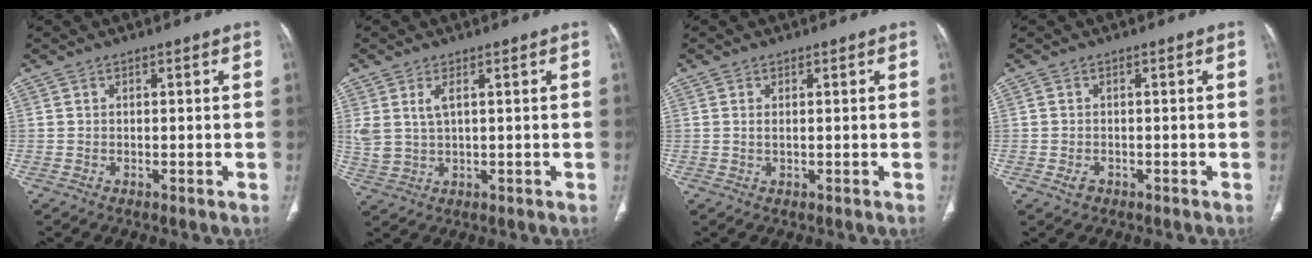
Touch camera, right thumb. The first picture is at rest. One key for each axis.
{"total": 4.3, "fx": 1.6, "fy": 2.0, "fz": 3.5, "tx": -0.086, "ty": -0.004, "tz": 0.041}
{"total": 0.9, "fx": 0.2, "fy": 0.4, "fz": 0.8, "tx": -0.021, "ty": 0.000, "tz": 0.006}
{"total": 1.9, "fx": -0.8, "fy": 1.4, "fz": 0.9, "tx": -0.014, "ty": 0.005, "tz": -0.009}